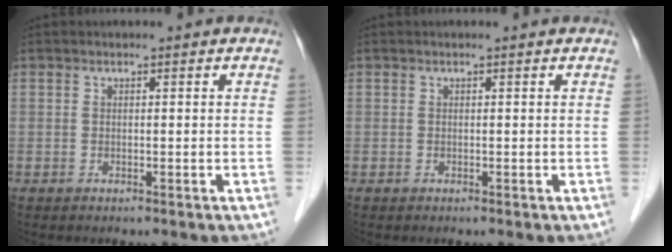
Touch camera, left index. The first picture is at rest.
{"total": 1.0, "force": [1.0, 0.1, 0.2], "torque": [-0.009, 0.013, 0.012]}